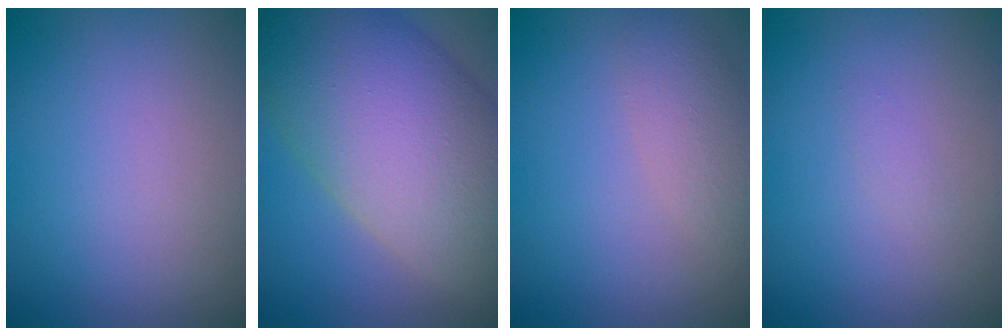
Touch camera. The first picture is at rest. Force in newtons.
{"total": 14.5, "press": 14.5, "slide": 0.6}
{"total": 2.7, "press": 2.7, "slide": 0.2}
{"total": 0.5, "press": 0.5, "slide": 0.0}